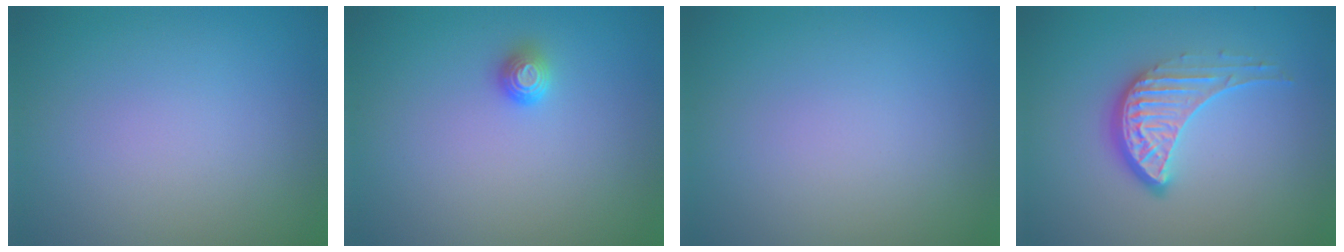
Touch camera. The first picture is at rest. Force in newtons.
{"total": 1.2, "press": 1.1, "slide": 0.4}
{"total": 0.0}
{"total": 4.1, "press": 3.0, "slide": 2.8}